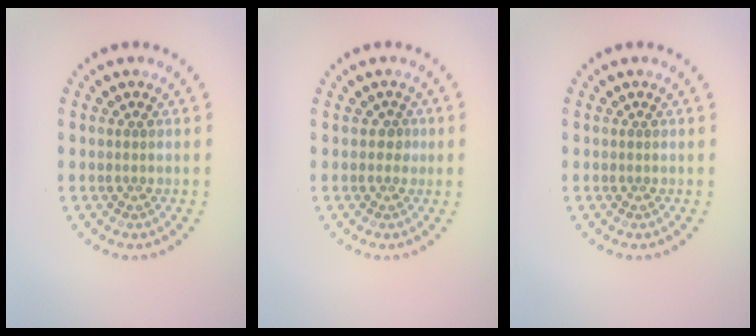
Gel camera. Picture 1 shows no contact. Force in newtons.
{"total": 1.0, "press": 0.8, "slide": 0.6}
{"total": 0.0}